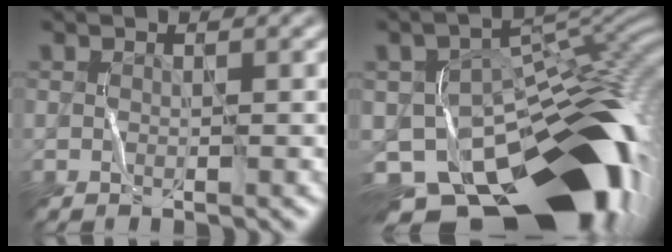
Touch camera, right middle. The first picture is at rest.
{"total": 17.7, "force": [-9.2, 9.4, 11.9], "torque": [-0.164, -0.023, -0.132]}